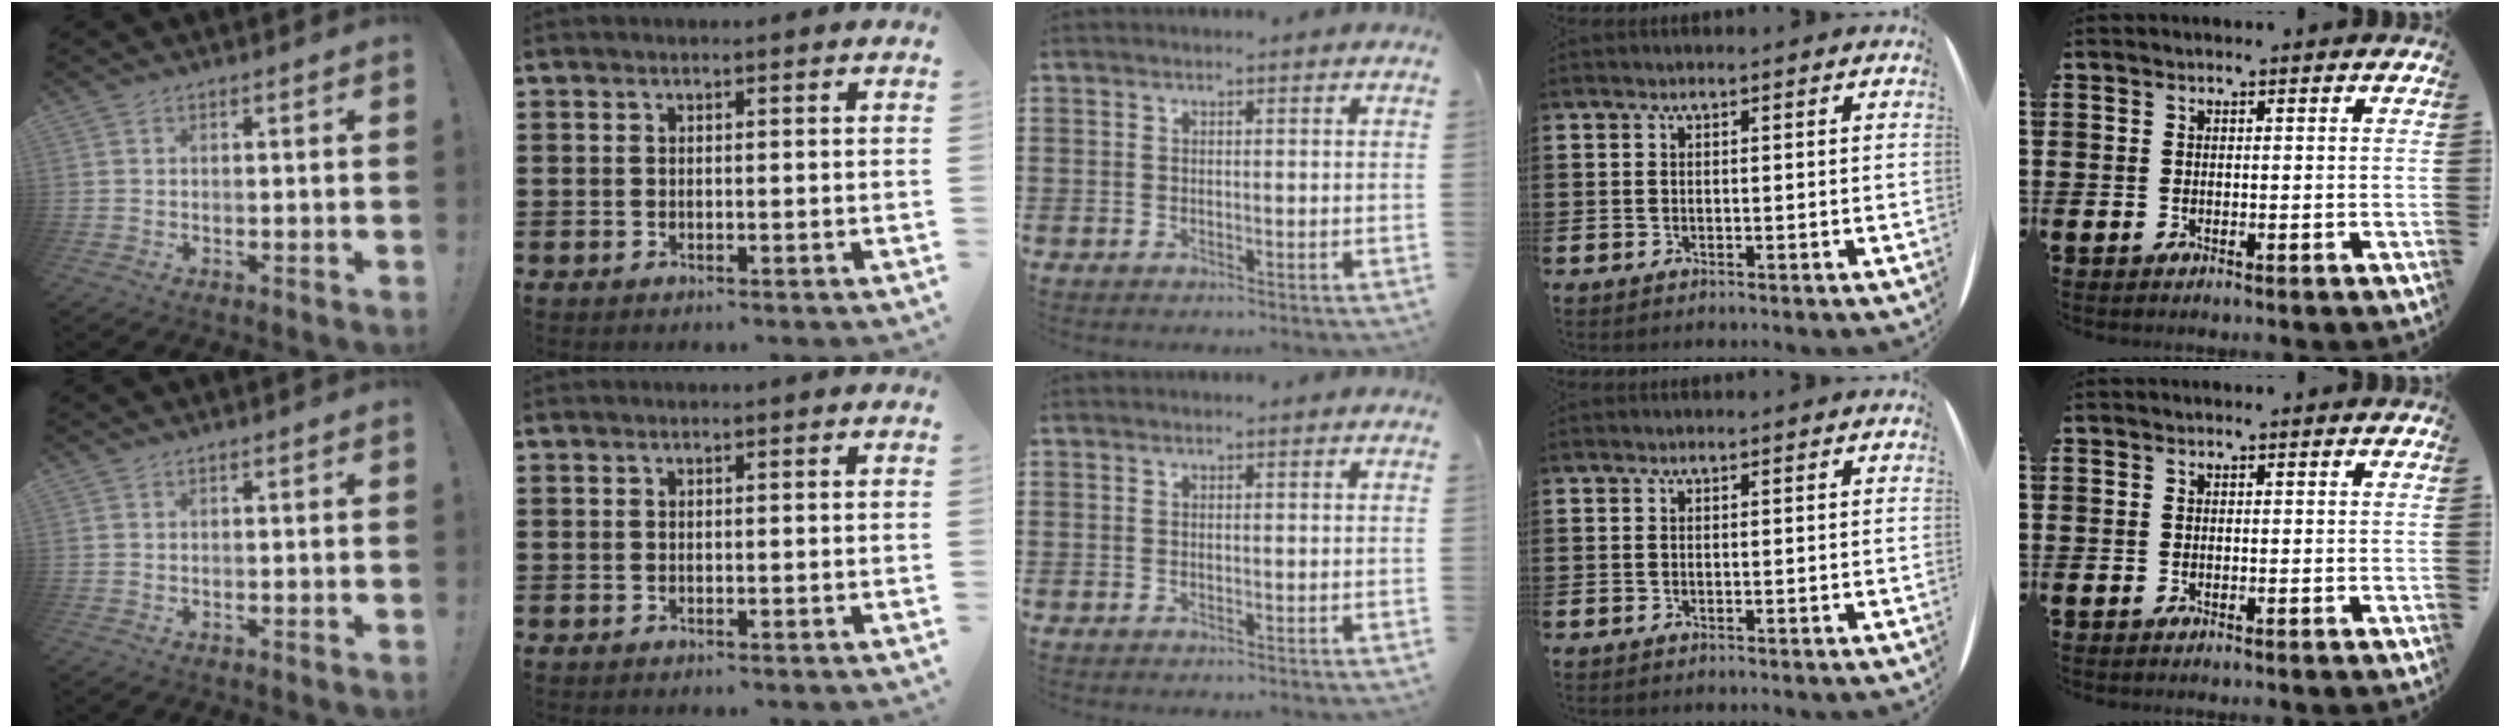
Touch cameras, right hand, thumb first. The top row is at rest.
{}